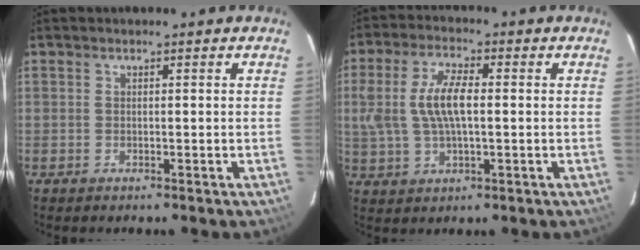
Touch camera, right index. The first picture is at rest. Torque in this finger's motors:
{"motor_torque": [0.47, 0.12, 0.35, 0.17]}